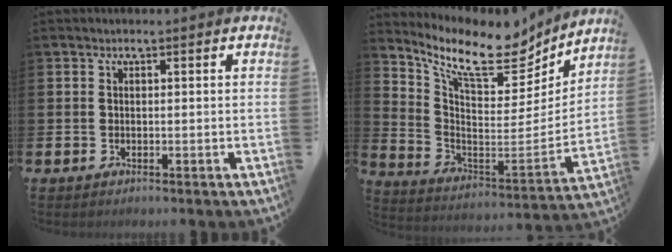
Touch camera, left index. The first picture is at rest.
{"total": 12.2, "force": [9.5, 4.6, 6.2], "torque": [-0.145, -0.064, 0.158]}